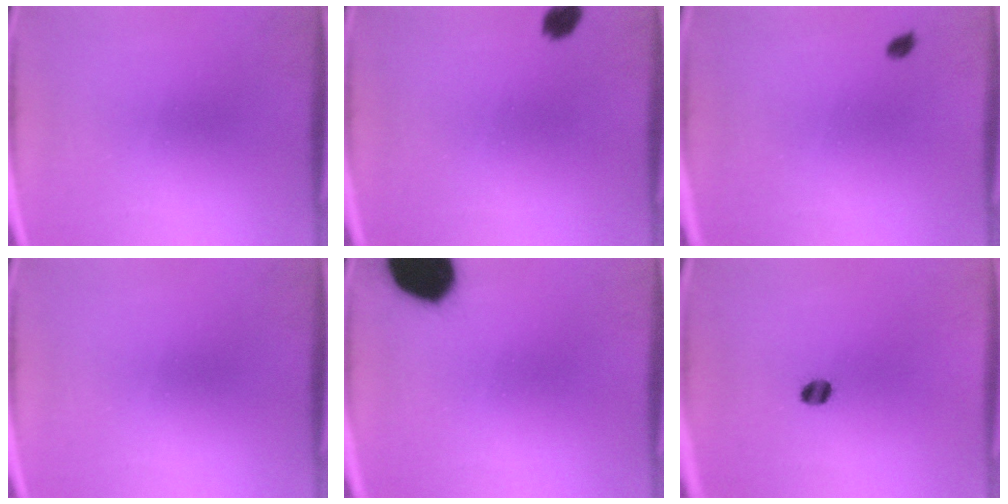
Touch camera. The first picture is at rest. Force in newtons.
{"total": 2.9}
{"total": 1.0}
{"total": 0.0}
{"total": 18.0}
{"total": 2.8}